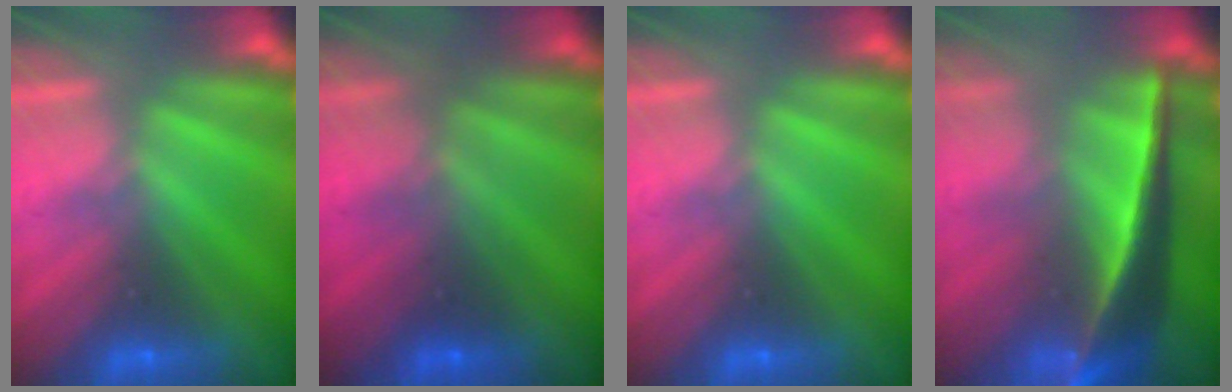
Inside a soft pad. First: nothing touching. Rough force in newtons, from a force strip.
{"total": 1.9}
{"total": 0.0}
{"total": 7.6}